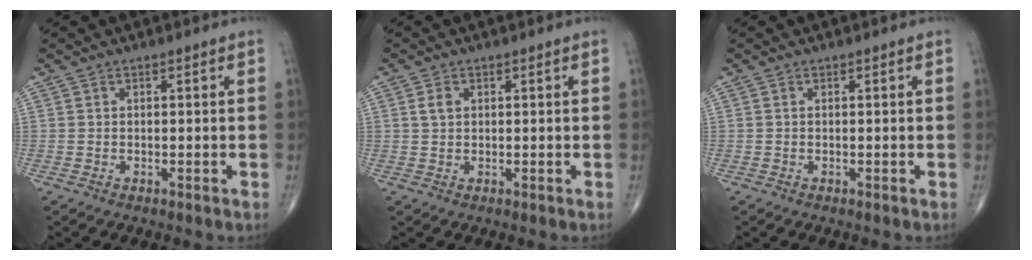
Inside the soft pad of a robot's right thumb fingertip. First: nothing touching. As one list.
[{"total": 2.1, "force": [0.6, 1.5, 1.4], "torque": [-0.025, 0.003, 0.013]}, {"total": 0.0}]